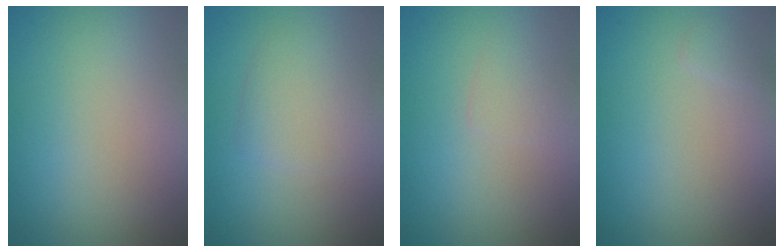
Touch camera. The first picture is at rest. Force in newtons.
{"total": 2.9, "press": 2.9, "slide": 0.0}
{"total": 1.1, "press": 1.1, "slide": 0.0}
{"total": 0.6, "press": 0.6, "slide": 0.0}